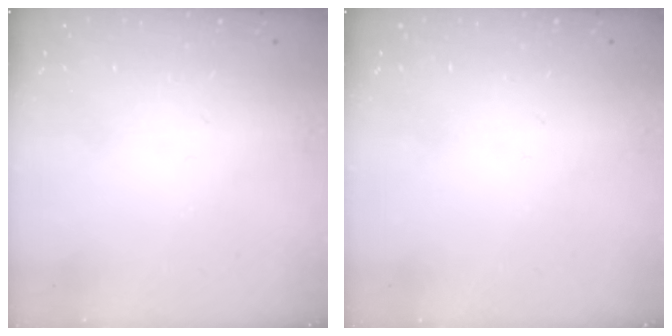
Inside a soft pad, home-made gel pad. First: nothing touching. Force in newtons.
{"total": 0.0}